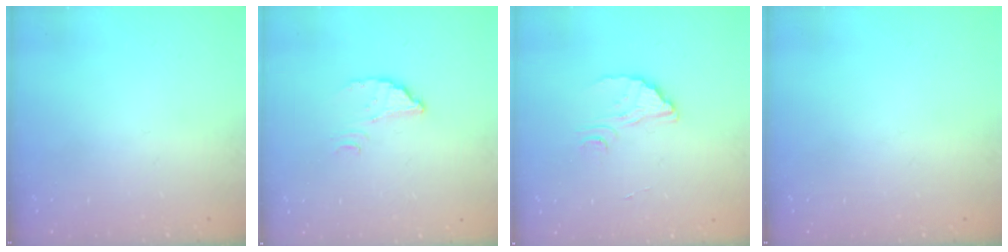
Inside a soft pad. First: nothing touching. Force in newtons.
{"total": 2.6, "press": 2.6, "slide": 0.1}
{"total": 2.3, "press": 2.3, "slide": 0.0}
{"total": 0.0}